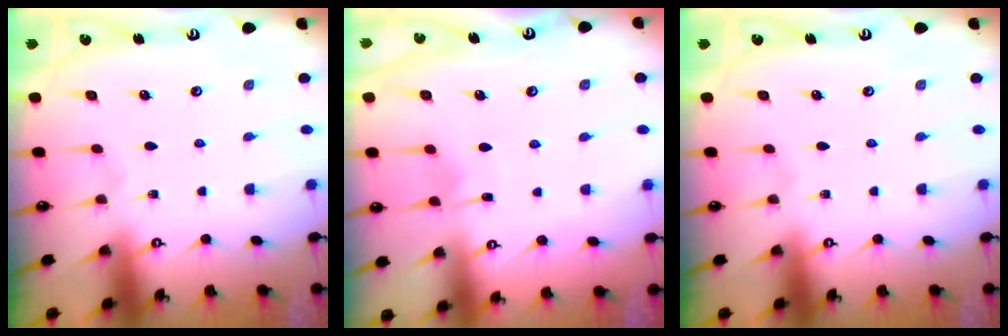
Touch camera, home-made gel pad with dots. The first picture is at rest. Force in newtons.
{"total": 5.1, "press": 5.1, "slide": 0.6}
{"total": 0.0}